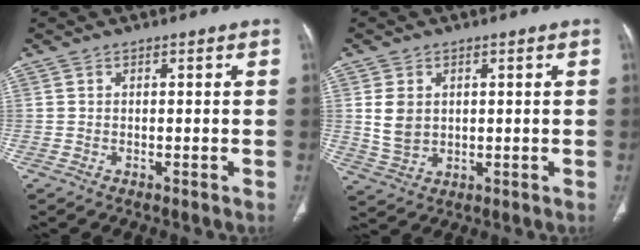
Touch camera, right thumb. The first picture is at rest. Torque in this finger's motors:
{"motor_torque": [1.06, 0.98, 0.91, -0.11, 0.25]}